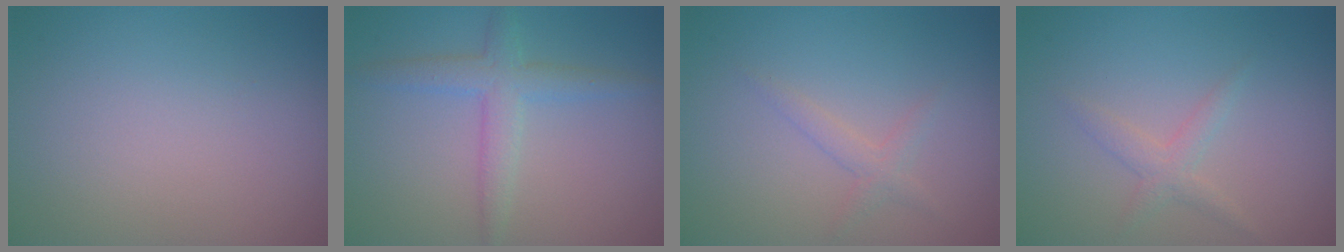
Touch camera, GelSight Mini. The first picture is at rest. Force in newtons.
{"total": 3.0, "press": 3.0, "slide": 0.1}
{"total": 1.4, "press": 1.4, "slide": 0.1}
{"total": 1.6, "press": 1.6, "slide": 0.0}